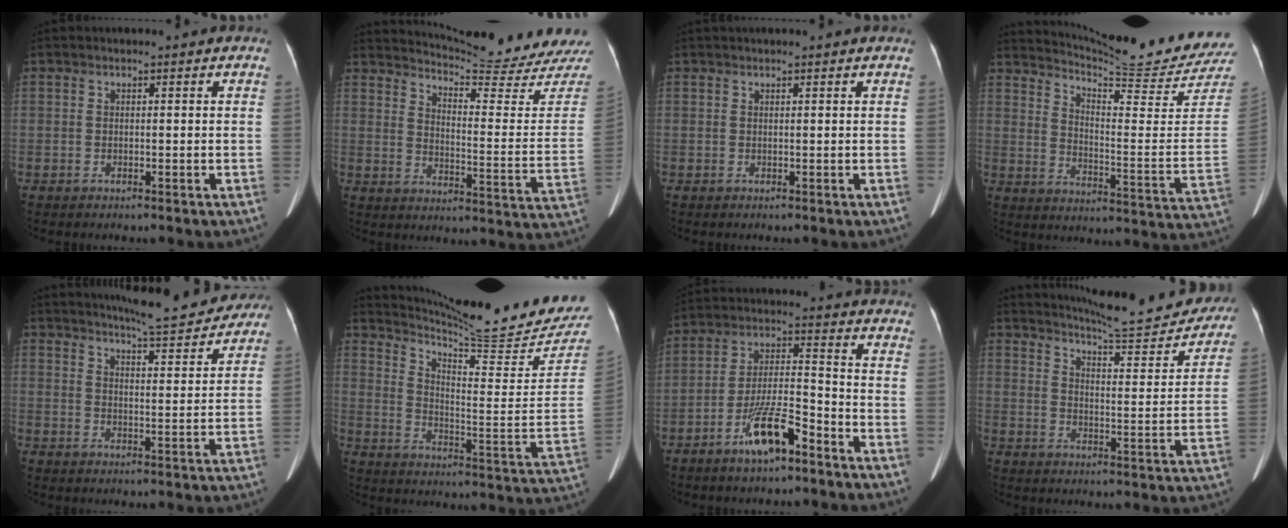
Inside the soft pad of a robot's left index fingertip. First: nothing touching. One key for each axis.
{"total": 22.4, "fx": 21.9, "fy": -0.3, "fz": 4.7, "tx": -0.077, "ty": -0.132, "tz": 0.264}
{"total": 3.0, "fx": 2.7, "fy": -0.1, "fz": 1.3, "tx": -0.015, "ty": 0.030, "tz": 0.035}
{"total": 20.1, "fx": 19.4, "fy": -1.8, "fz": 4.8, "tx": -0.092, "ty": -0.134, "tz": 0.252}
{"total": 12.7, "fx": 11.9, "fy": 1.5, "fz": 4.1, "tx": -0.058, "ty": -0.007, "tz": 0.151}
{"total": 21.3, "fx": 20.1, "fy": -1.1, "fz": 6.9, "tx": -0.127, "ty": -0.111, "tz": 0.275}
{"total": 9.4, "fx": -6.1, "fy": 1.8, "fz": 6.9, "tx": -0.136, "ty": -0.002, "tz": -0.110}
{"total": 19.8, "fx": 18.6, "fy": 1.8, "fz": 6.6, "tx": -0.089, "ty": -0.058, "tz": 0.235}